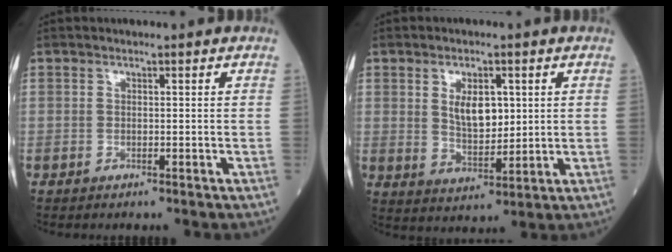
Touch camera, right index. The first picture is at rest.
{"total": 6.6, "force": [1.7, 3.2, 5.5], "torque": [-0.099, 0.000, 0.039]}